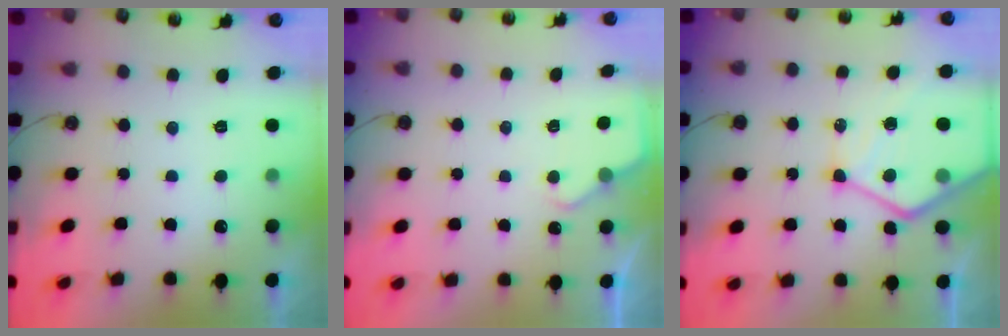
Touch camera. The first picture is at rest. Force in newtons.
{"total": 3.6, "press": 3.6, "slide": 0.4}
{"total": 14.0, "press": 13.9, "slide": 1.1}